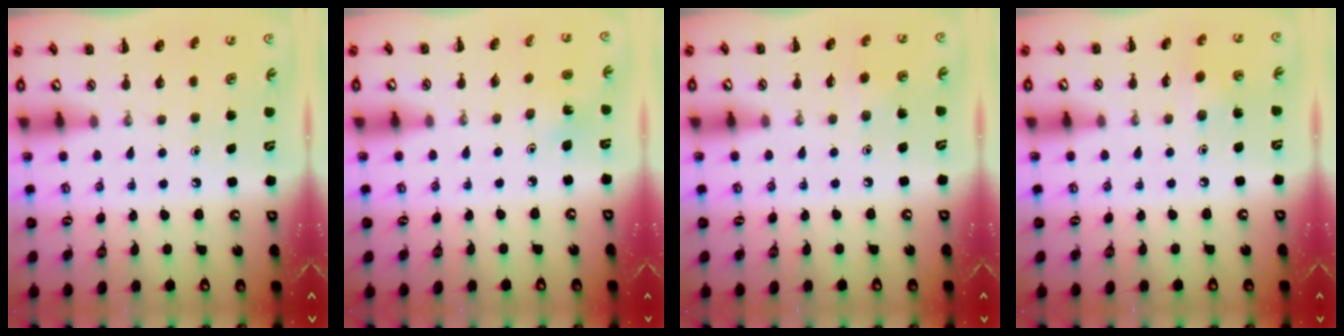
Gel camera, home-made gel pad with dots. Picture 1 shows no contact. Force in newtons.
{"total": 3.0, "press": 2.9, "slide": 0.9}
{"total": 2.0, "press": 1.9, "slide": 0.7}
{"total": 2.7, "press": 2.6, "slide": 0.6}